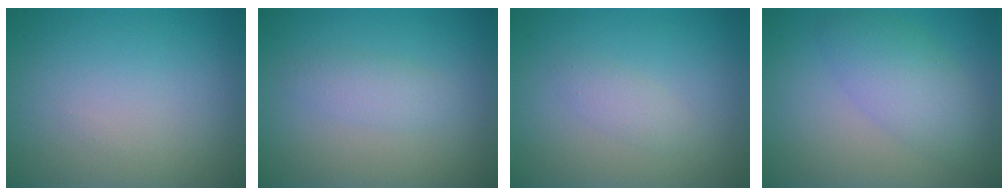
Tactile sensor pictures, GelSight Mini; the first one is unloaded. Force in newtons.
{"total": 1.7, "press": 1.7, "slide": 0.0}
{"total": 1.3, "press": 1.2, "slide": 0.1}
{"total": 4.1, "press": 4.1, "slide": 0.1}